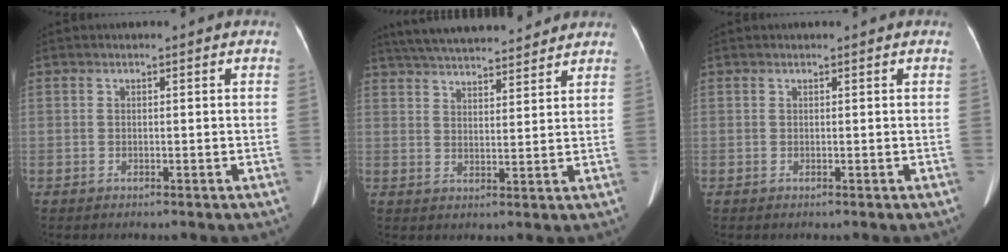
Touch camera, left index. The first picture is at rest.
{"total": 16.8, "force": [15.2, 3.1, 6.5], "torque": [-0.113, 0.039, 0.227]}
{"total": 0.0}